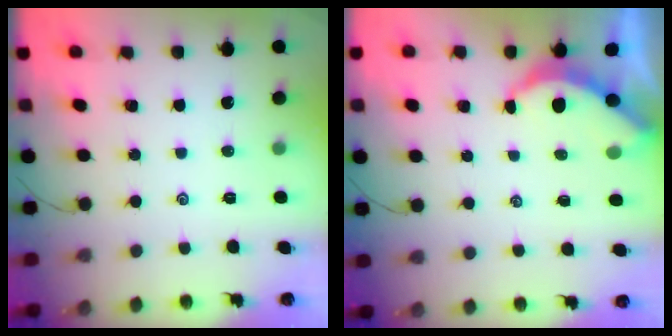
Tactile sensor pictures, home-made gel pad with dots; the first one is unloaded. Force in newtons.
{"total": 4.0, "press": 4.0, "slide": 0.3}